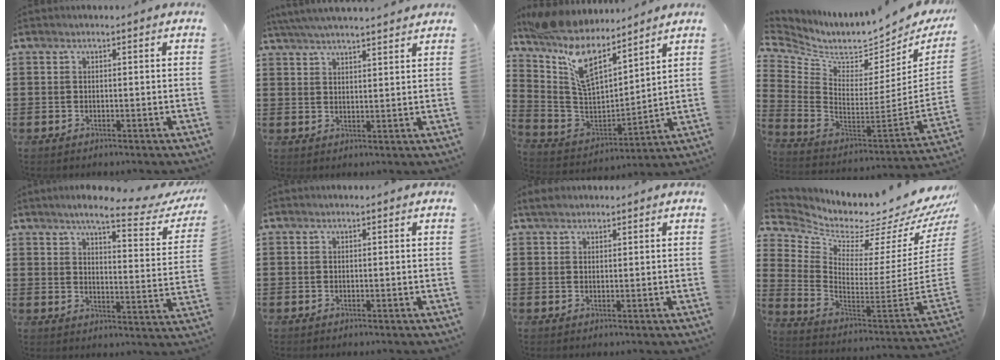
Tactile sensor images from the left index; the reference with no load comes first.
{"total": 4.1, "force": [3.9, -0.2, 1.1], "torque": [-0.034, -0.009, 0.070]}
{"total": 10.8, "force": [8.0, 3.4, 6.5], "torque": [-0.170, -0.055, 0.139]}
{"total": 4.8, "force": [3.9, 2.0, 1.9], "torque": [-0.070, -0.055, 0.063]}
{"total": 7.2, "force": [5.6, 0.8, 4.4], "torque": [-0.081, -0.029, 0.088]}
{"total": 0.0}
{"total": 1.7, "force": [1.6, 0.7, 0.3], "torque": [-0.011, 0.006, 0.031]}
{"total": 2.9, "force": [2.5, 0.9, 1.0], "torque": [-0.030, -0.063, 0.029]}